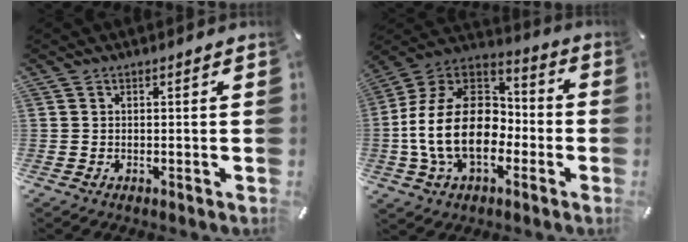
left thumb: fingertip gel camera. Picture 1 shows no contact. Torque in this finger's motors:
{"motor_torque": [0.89, 2.95, 1.65, -0.67, 0.83]}